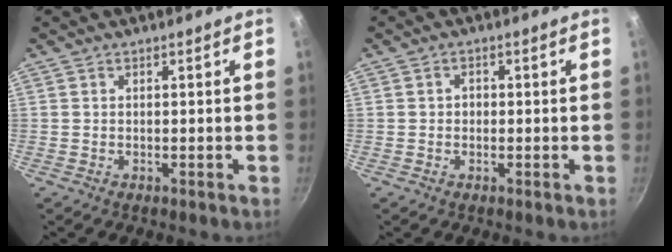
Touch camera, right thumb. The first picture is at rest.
{"total": 2.3, "force": [0.1, 1.8, 1.4], "torque": [-0.013, 0.004, 0.000]}